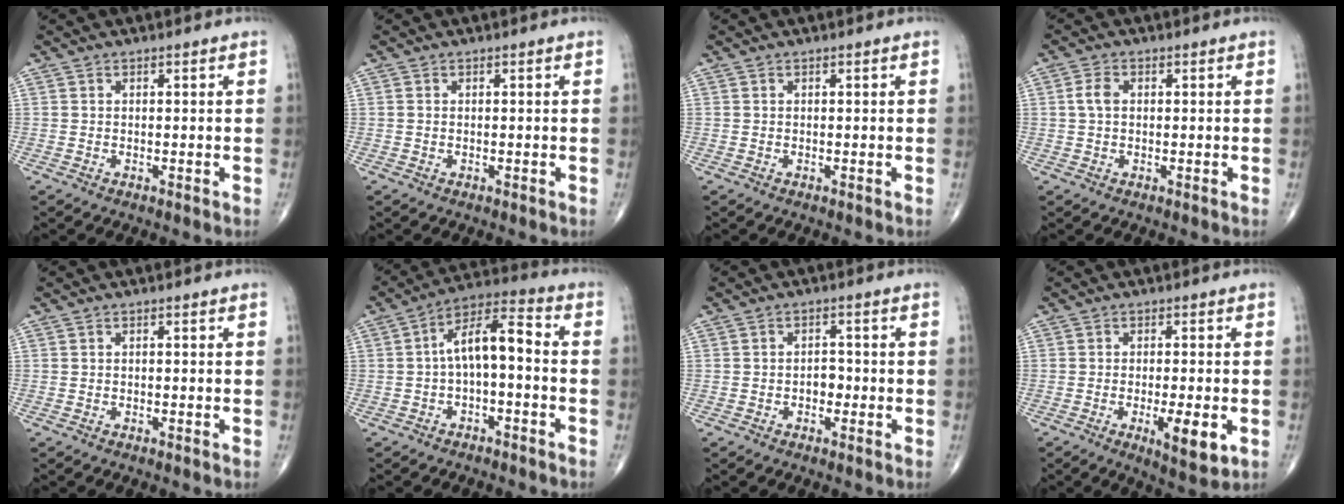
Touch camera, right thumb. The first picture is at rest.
{"total": 0.0}
{"total": 0.0}
{"total": 2.7, "force": [0.4, 1.8, 2.1], "torque": [-0.046, 0.006, 0.005]}
{"total": 0.0}
{"total": 9.5, "force": [-1.0, 4.0, 8.5], "torque": [-0.142, 0.050, -0.025]}
{"total": 2.5, "force": [-0.8, 1.8, 1.6], "torque": [-0.008, 0.011, -0.017]}
{"total": 6.7, "force": [-2.0, 1.7, 6.1], "torque": [-0.095, -0.011, -0.028]}